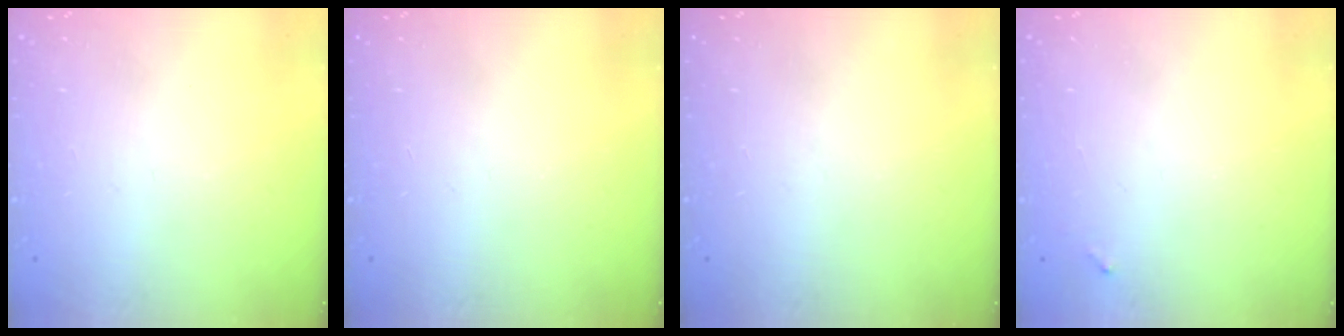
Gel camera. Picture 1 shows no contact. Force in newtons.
{"total": 0.0}
{"total": 0.0}
{"total": 3.9, "press": 3.9, "slide": 0.3}